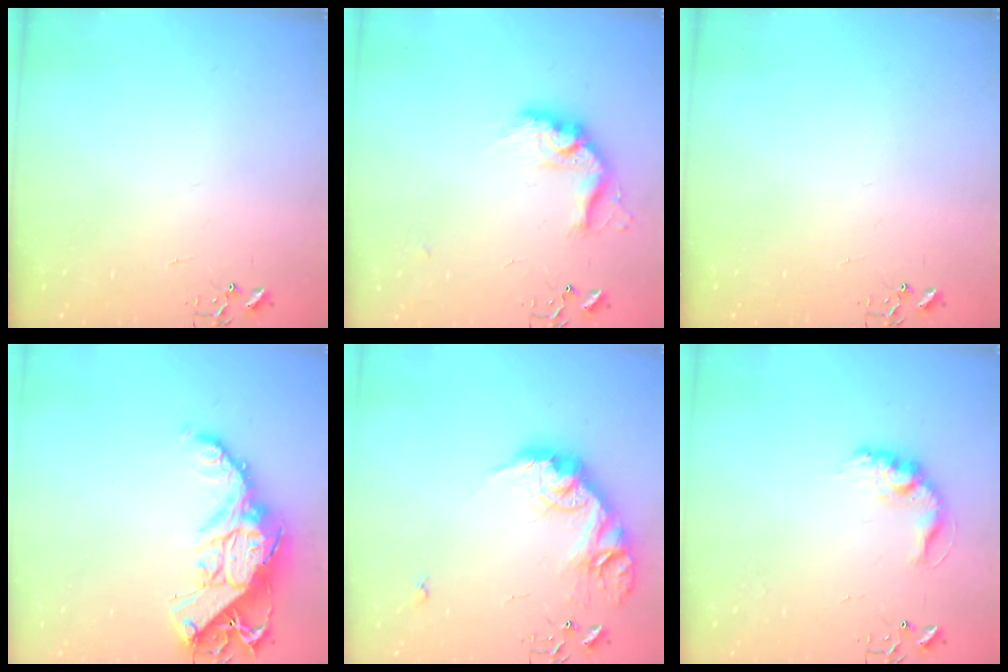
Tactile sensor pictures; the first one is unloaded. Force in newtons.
{"total": 14.4, "press": 14.3, "slide": 0.7}
{"total": 0.0}
{"total": 17.2, "press": 17.1, "slide": 1.6}
{"total": 18.9, "press": 18.8, "slide": 0.9}
{"total": 12.6, "press": 12.5, "slide": 0.6}